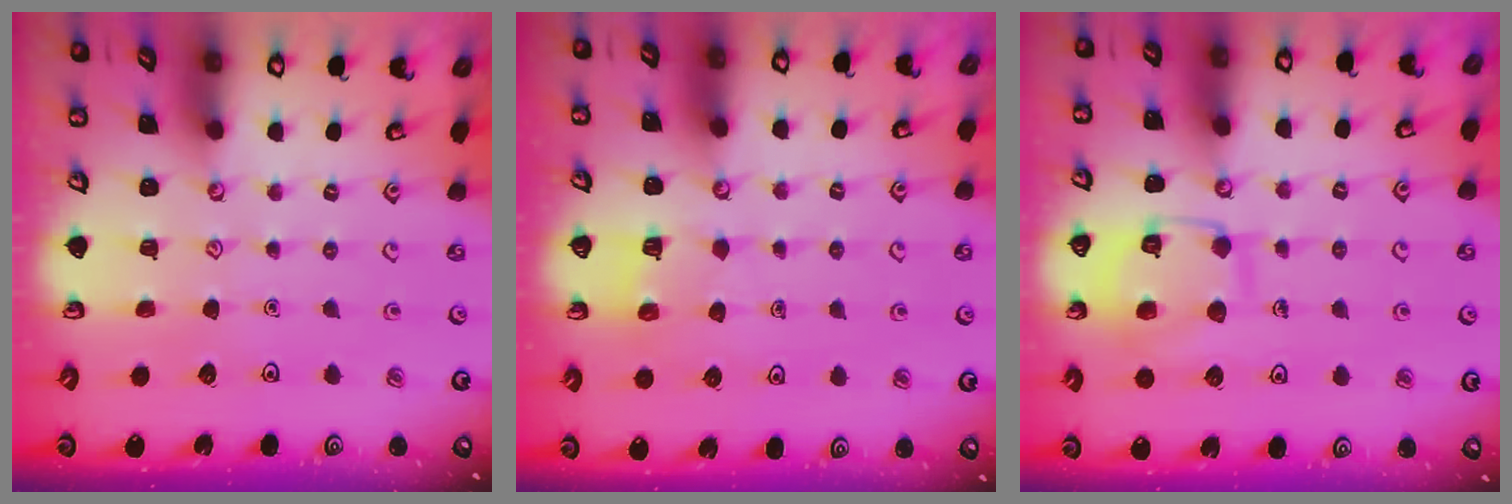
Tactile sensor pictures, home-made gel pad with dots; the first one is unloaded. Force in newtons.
{"total": 3.8, "press": 3.8, "slide": 0.3}
{"total": 10.7, "press": 10.7, "slide": 0.5}